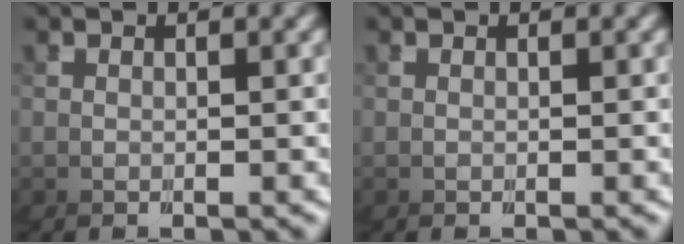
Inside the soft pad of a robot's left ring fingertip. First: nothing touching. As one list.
[{"total": 0.0}]